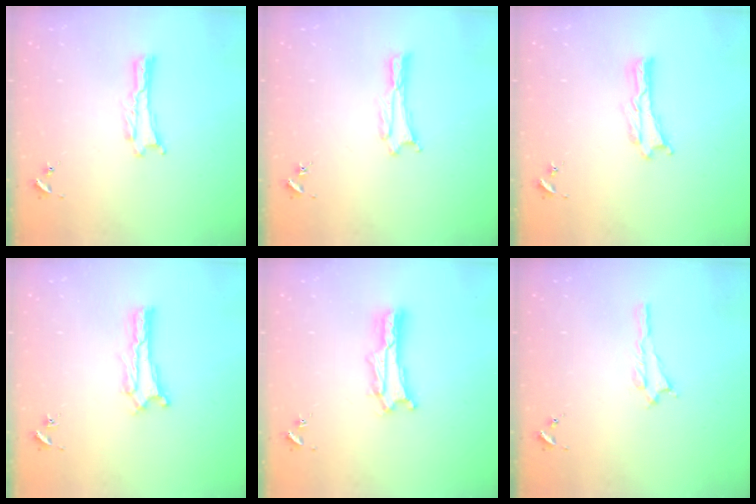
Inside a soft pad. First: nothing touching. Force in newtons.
{"total": 0.0}
{"total": 0.0}
{"total": 0.6, "press": 0.5, "slide": 0.2}
{"total": 2.1, "press": 2.1, "slide": 0.3}
{"total": 0.6, "press": 0.6, "slide": 0.2}